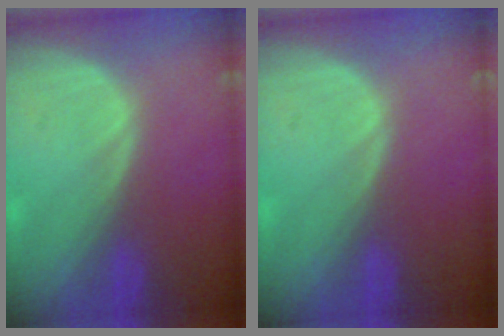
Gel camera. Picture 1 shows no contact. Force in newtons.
{"total": 0.0}